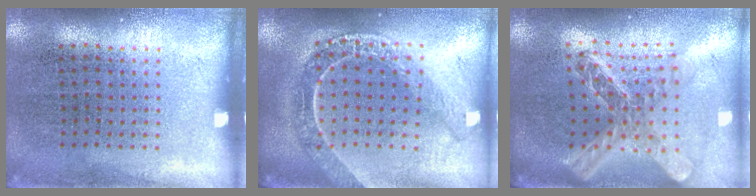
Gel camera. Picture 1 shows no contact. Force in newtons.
{"total": 2.2, "press": 1.9, "slide": 1.1}
{"total": 2.4, "press": 1.9, "slide": 1.4}